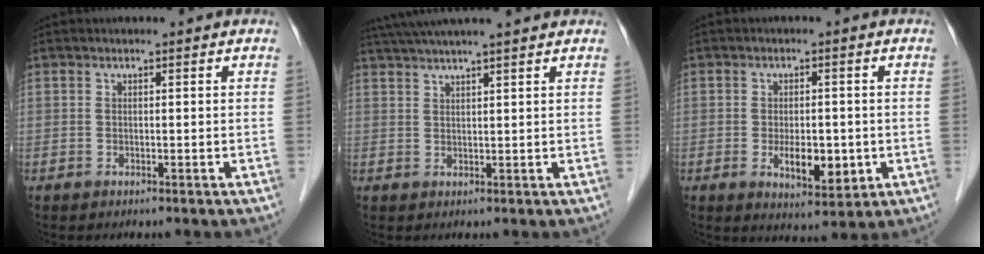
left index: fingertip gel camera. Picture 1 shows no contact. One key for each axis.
{"total": 12.0, "fx": 10.4, "fy": 0.1, "fz": 5.9, "tx": -0.103, "ty": 0.042, "tz": 0.150}
{"total": 6.3, "fx": -1.4, "fy": 2.8, "fz": 5.5, "tx": -0.089, "ty": -0.008, "tz": -0.012}